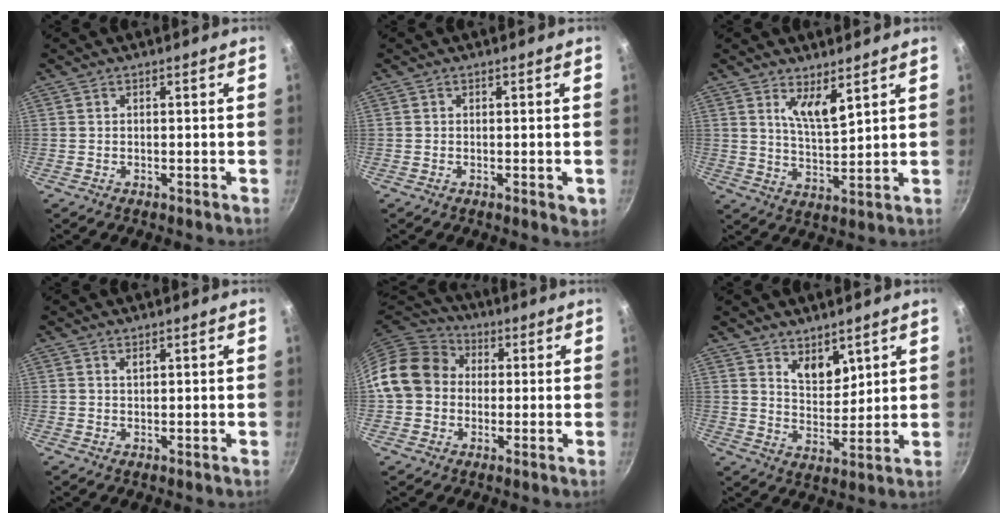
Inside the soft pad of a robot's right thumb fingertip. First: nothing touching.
{"total": 1.9, "force": [-0.3, 1.0, 1.6], "torque": [-0.016, -0.003, -0.006]}
{"total": 6.5, "force": [3.8, 2.0, 4.9], "torque": [-0.081, -0.041, 0.072]}
{"total": 2.2, "force": [0.5, 1.4, 1.7], "torque": [-0.019, 0.005, 0.007]}
{"total": 13.4, "force": [1.0, 11.5, 6.8], "torque": [-0.096, 0.031, 0.002]}
{"total": 6.5, "force": [4.1, 3.5, 3.6], "torque": [-0.036, -0.040, 0.073]}